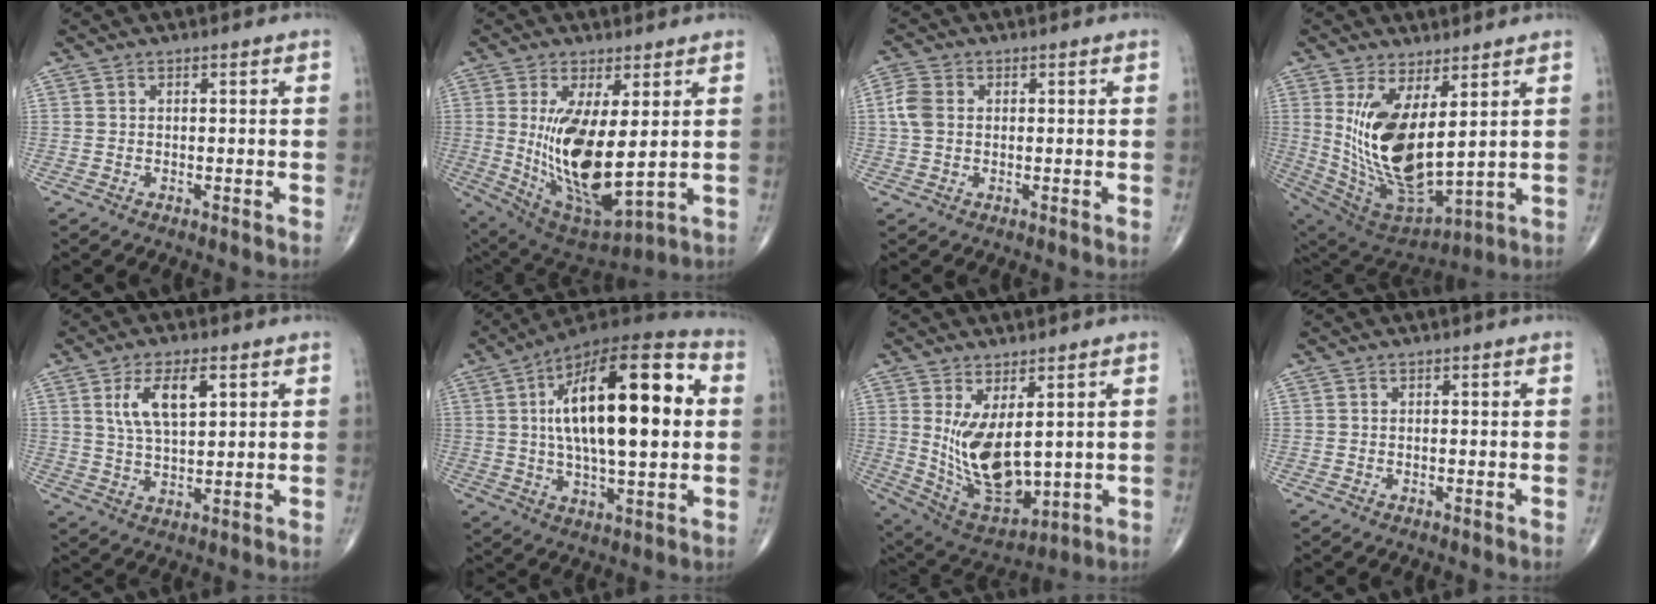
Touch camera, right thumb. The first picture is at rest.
{"total": 16.8, "force": [1.2, 6.4, 15.5], "torque": [-0.279, -0.032, 0.046]}
{"total": 4.3, "force": [0.4, 3.2, 2.9], "torque": [-0.070, 0.008, 0.004]}
{"total": 17.7, "force": [3.8, 7.7, 15.4], "torque": [-0.288, -0.037, 0.099]}
{"total": 8.8, "force": [3.3, 3.7, 7.2], "torque": [-0.128, -0.009, 0.066]}
{"total": 25.1, "force": [3.9, 9.4, 22.9], "torque": [-0.367, 0.015, 0.050]}
{"total": 13.7, "force": [2.0, 6.6, 11.8], "torque": [-0.198, -0.030, 0.064]}
{"total": 0.0}